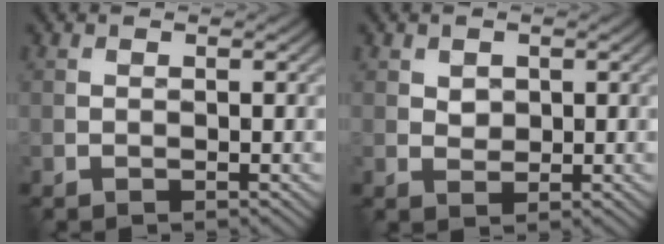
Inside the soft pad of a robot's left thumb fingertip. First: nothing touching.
{"total": 1.6, "force": [0.6, 1.3, 0.7], "torque": [-0.017, -0.003, 0.012]}